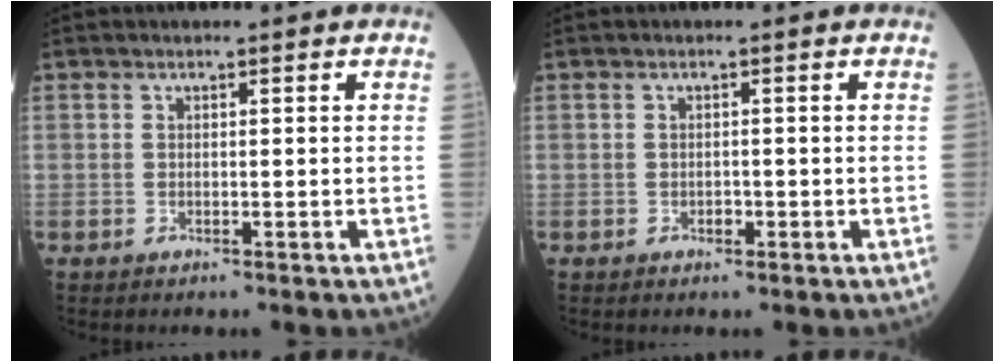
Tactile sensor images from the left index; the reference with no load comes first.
{"total": 0.7, "force": [-0.3, 0.5, 0.4], "torque": [-0.004, 0.002, -0.006]}